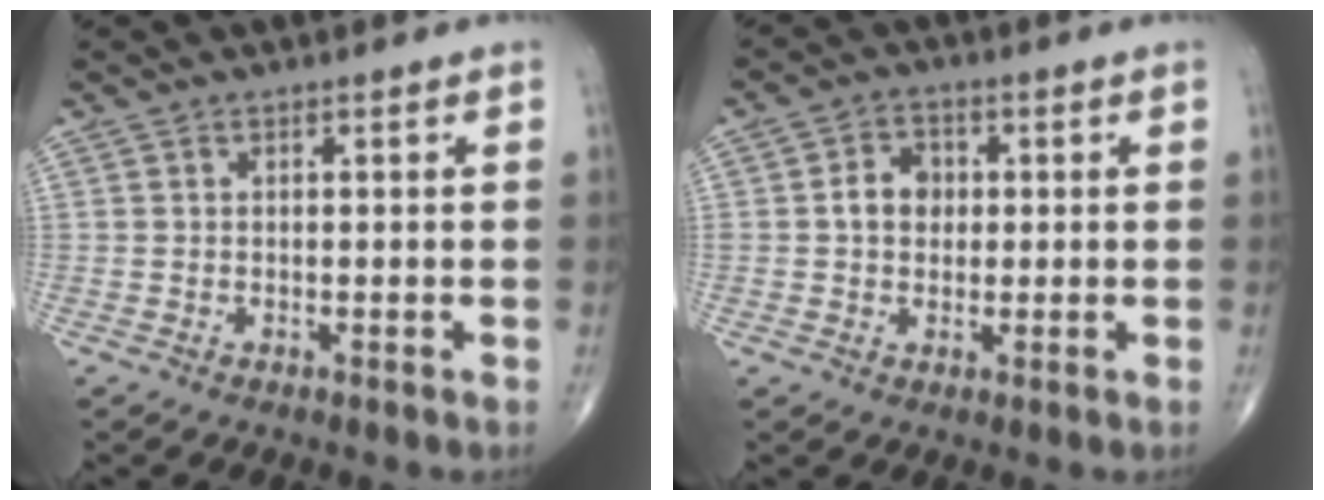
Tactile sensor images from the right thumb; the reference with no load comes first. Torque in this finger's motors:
{"motor_torque": [0.77, 0.97, 0.47, 0.07, 0.10]}